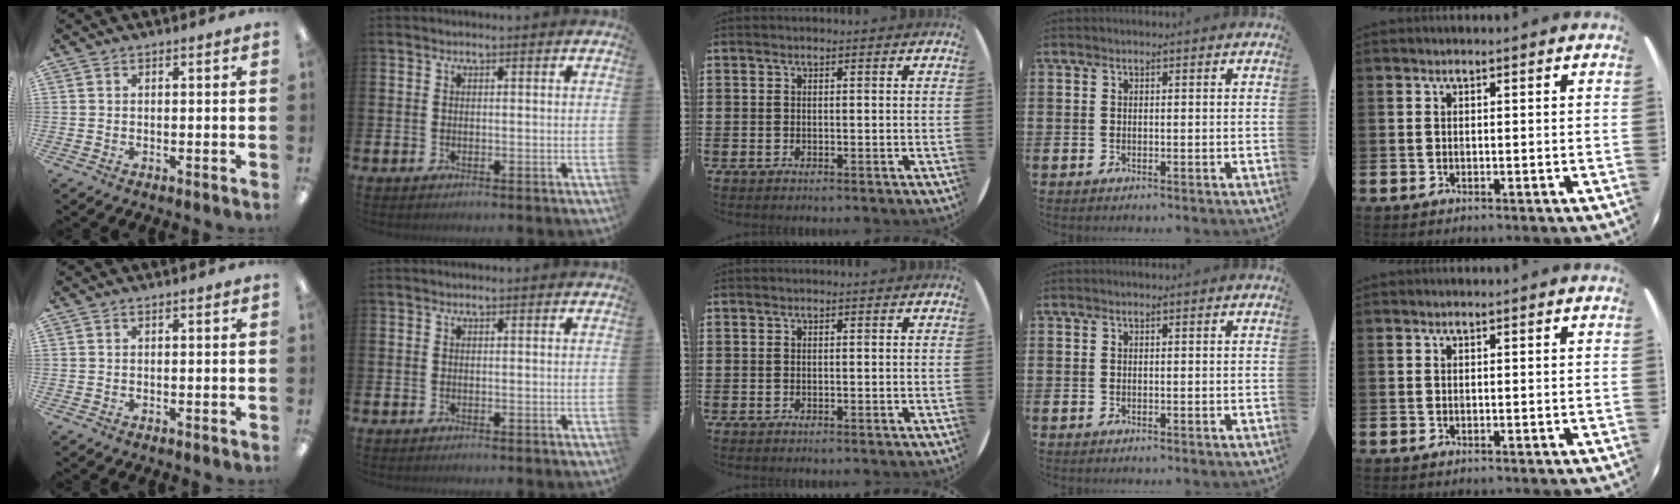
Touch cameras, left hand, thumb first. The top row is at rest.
{}